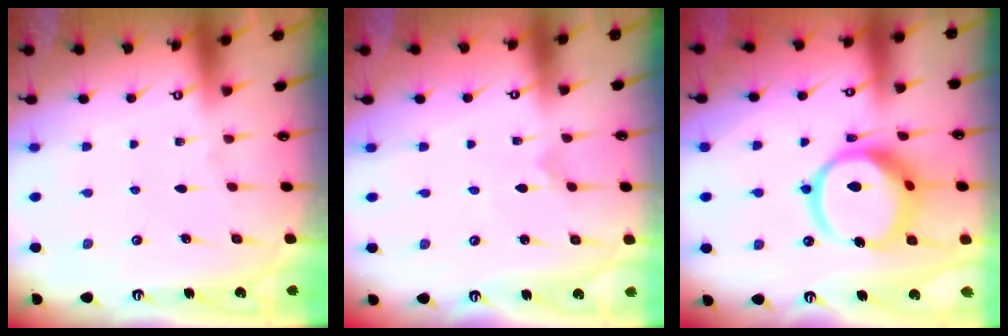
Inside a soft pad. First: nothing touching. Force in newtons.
{"total": 0.0}
{"total": 16.2, "press": 16.2, "slide": 1.7}